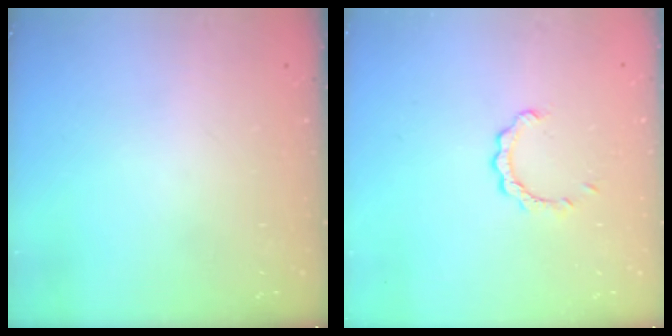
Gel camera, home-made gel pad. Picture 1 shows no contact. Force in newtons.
{"total": 2.4, "press": 2.4, "slide": 0.2}